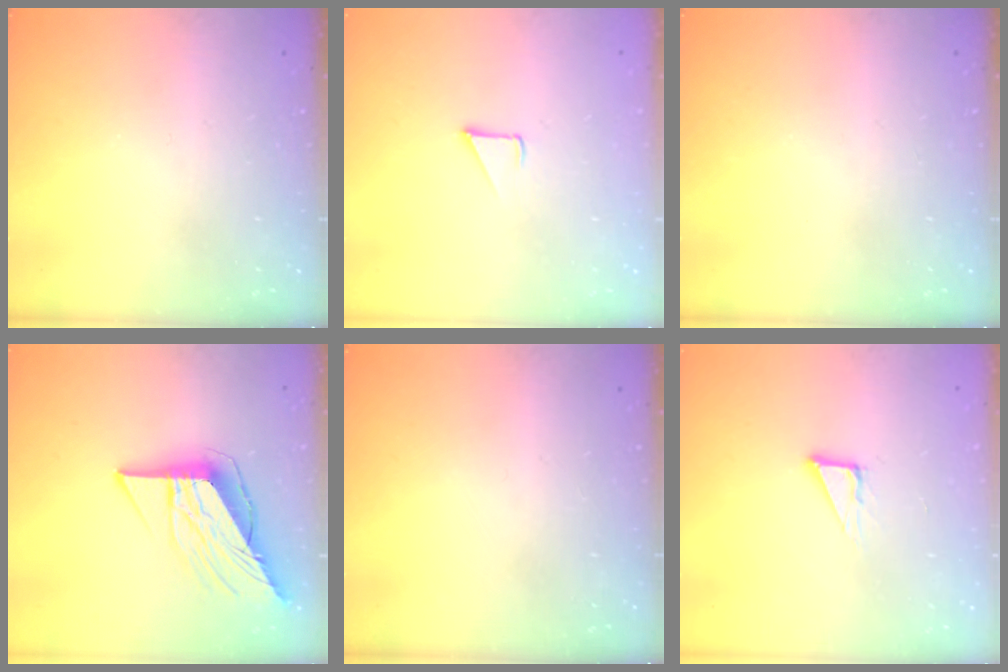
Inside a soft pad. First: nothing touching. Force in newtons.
{"total": 2.8, "press": 2.8, "slide": 0.2}
{"total": 0.0}
{"total": 11.4, "press": 11.3, "slide": 1.3}
{"total": 0.0}
{"total": 5.0, "press": 5.0, "slide": 0.2}